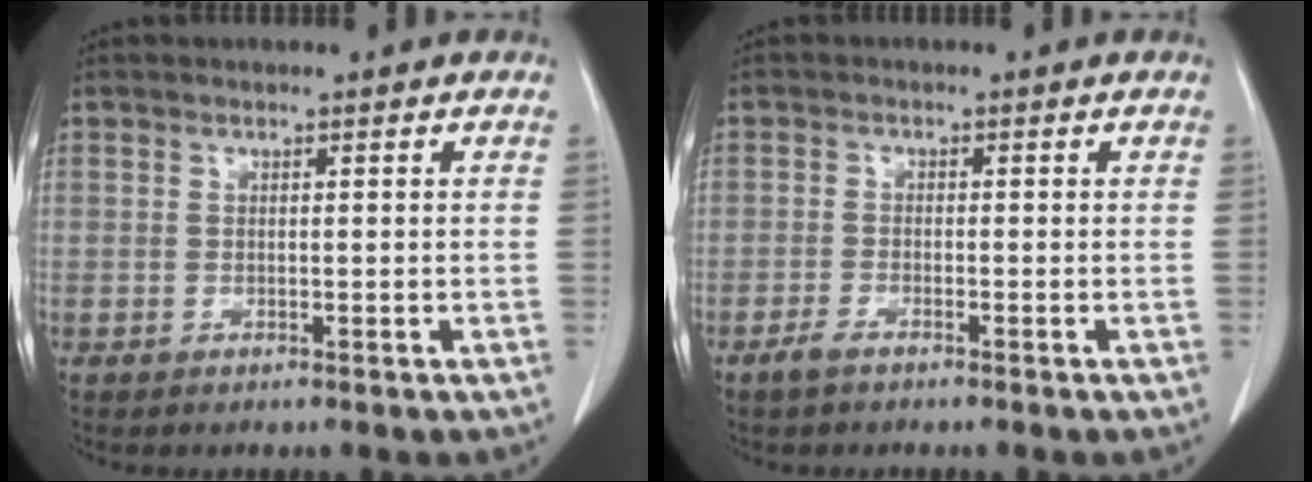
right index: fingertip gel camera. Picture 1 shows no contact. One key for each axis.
{"total": 1.9, "fx": -1.4, "fy": 0.5, "fz": 1.2, "tx": -0.027, "ty": -0.001, "tz": -0.027}